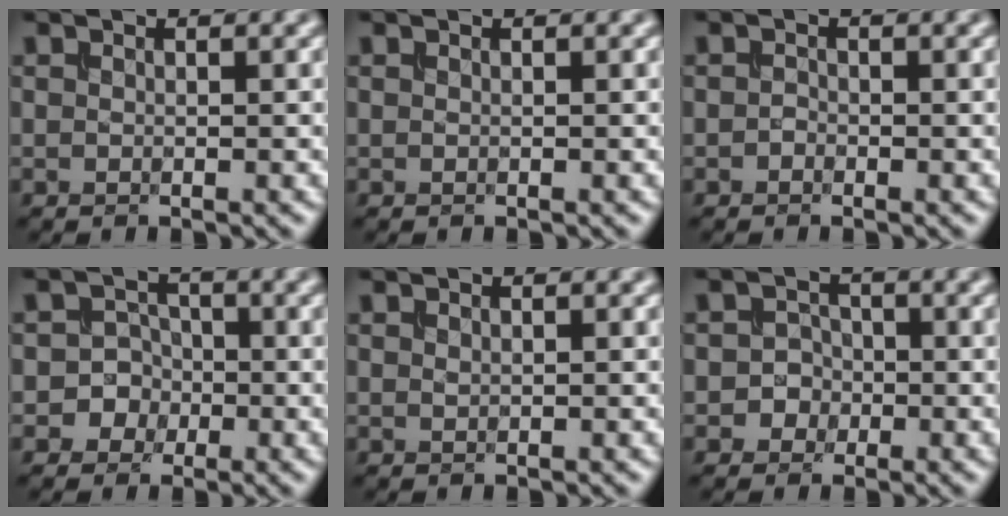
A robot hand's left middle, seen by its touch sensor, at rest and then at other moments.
{"total": 0.0}
{"total": 0.6, "force": [-0.5, 0.4, 0.1], "torque": [-0.003, -0.002, -0.010]}
{"total": 3.1, "force": [-1.1, 2.9, 0.3], "torque": [0.028, 0.010, -0.036]}
{"total": 0.0}
{"total": 1.7, "force": [-0.6, 1.6, 0.3], "torque": [0.017, 0.003, -0.019]}